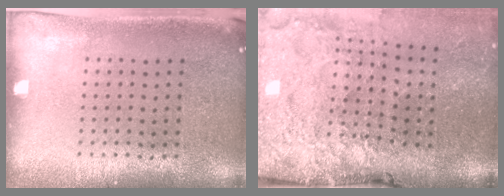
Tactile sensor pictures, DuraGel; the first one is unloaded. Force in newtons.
{"total": 4.9, "press": 3.8, "slide": 3.0}